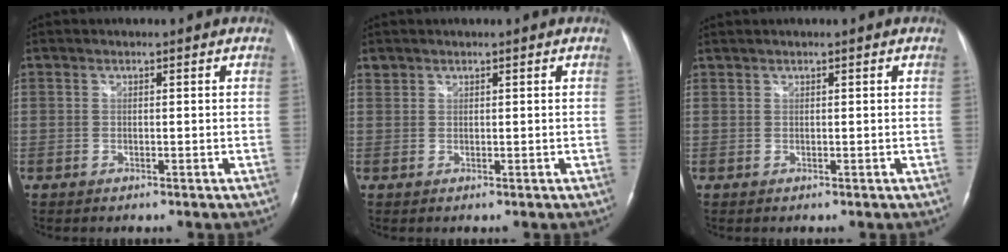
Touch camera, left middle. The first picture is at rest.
{"total": 0.8, "force": [0.7, 0.4, -0.1], "torque": [0.004, 0.005, 0.013]}
{"total": 0.6, "force": [0.6, 0.0, 0.1], "torque": [-0.007, 0.011, 0.017]}